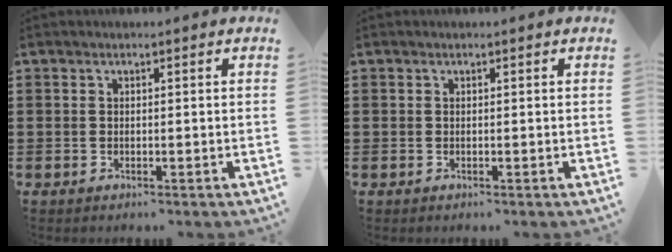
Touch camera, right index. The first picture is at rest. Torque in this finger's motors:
{"motor_torque": [0.30, 0.21, 0.00, 0.00]}